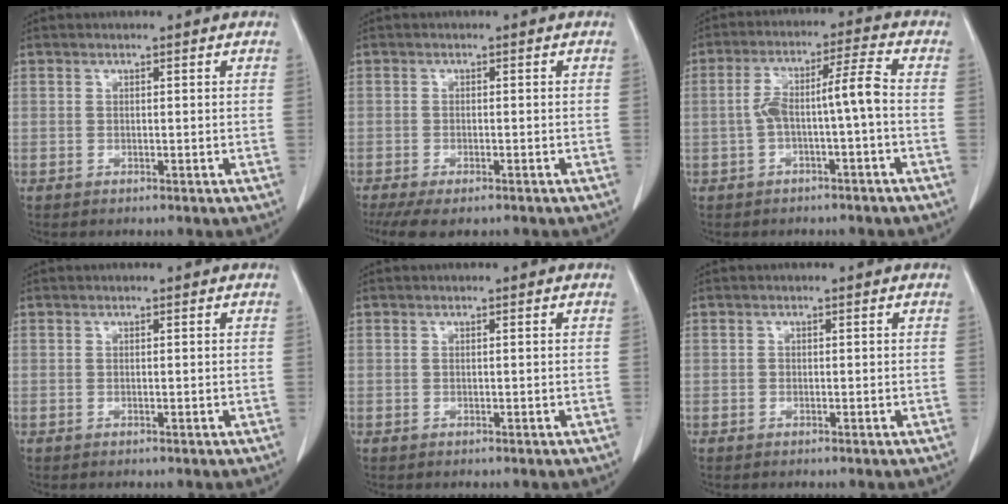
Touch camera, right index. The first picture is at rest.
{"total": 7.9, "force": [-5.5, 3.1, 4.8], "torque": [-0.088, -0.011, -0.085]}
{"total": 7.6, "force": [-1.4, 0.9, 7.4], "torque": [-0.142, 0.036, -0.021]}
{"total": 0.0}
{"total": 0.0}
{"total": 0.7, "force": [-0.1, 0.6, 0.4], "torque": [-0.009, 0.004, -0.001]}